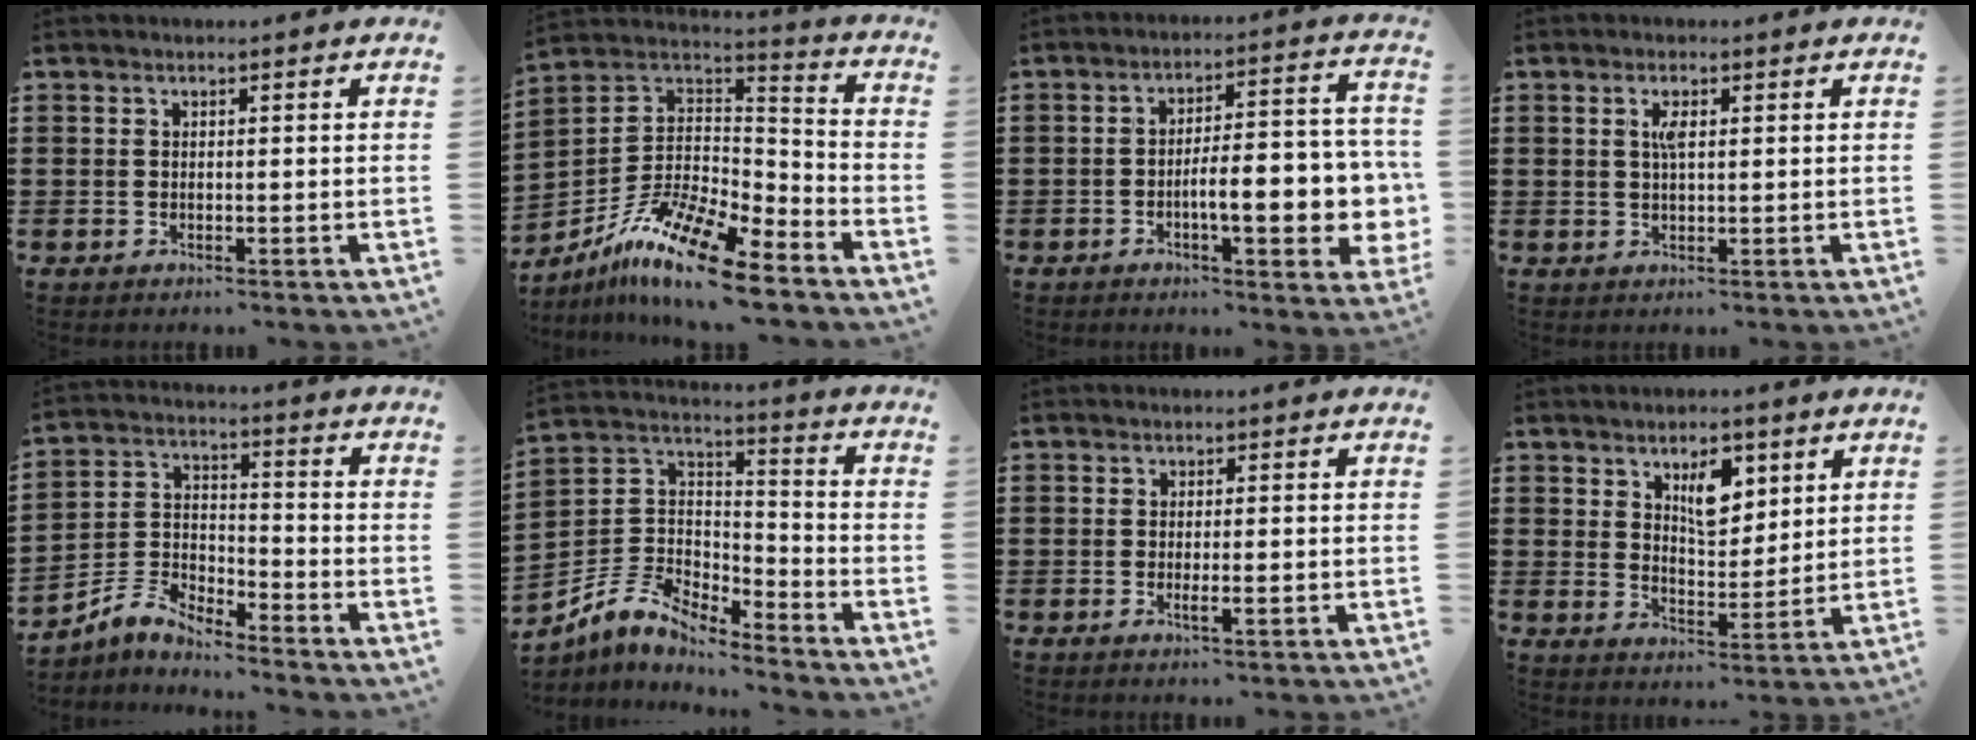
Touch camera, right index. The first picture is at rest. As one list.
[{"total": 13.5, "force": [-9.8, 2.8, 8.9], "torque": [-0.183, 0.018, -0.191]}, {"total": 10.8, "force": [-2.6, 3.4, 9.9], "torque": [-0.139, -0.010, -0.048]}, {"total": 2.4, "force": [0.6, 0.8, 2.2], "torque": [-0.045, 0.005, 0.009]}, {"total": 4.8, "force": [-4.4, 1.4, 1.1], "torque": [-0.046, -0.007, -0.098]}, {"total": 6.8, "force": [-5.8, 2.9, 1.8], "torque": [-0.070, -0.004, -0.123]}, {"total": 2.2, "force": [-0.7, 0.4, 2.1], "torque": [-0.041, -0.005, -0.014]}, {"total": 6.5, "force": [3.4, 3.4, 4.5], "torque": [-0.067, -0.001, 0.054]}]